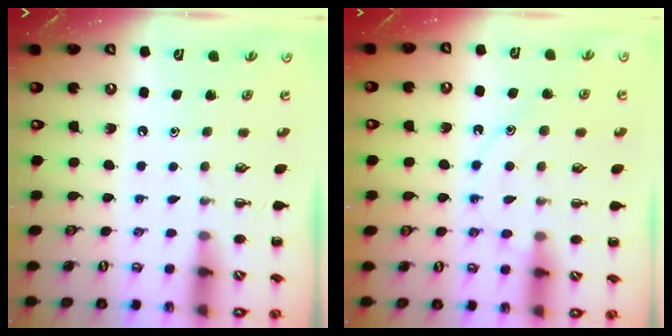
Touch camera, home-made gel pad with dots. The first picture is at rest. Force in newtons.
{"total": 11.3, "press": 11.2, "slide": 1.1}